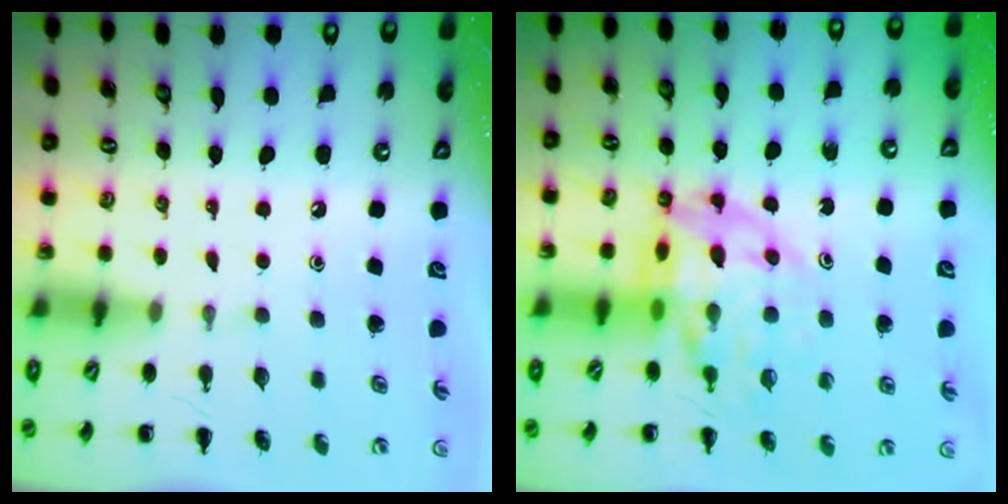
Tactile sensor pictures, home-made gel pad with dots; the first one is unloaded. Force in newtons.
{"total": 14.9, "press": 14.4, "slide": 3.8}